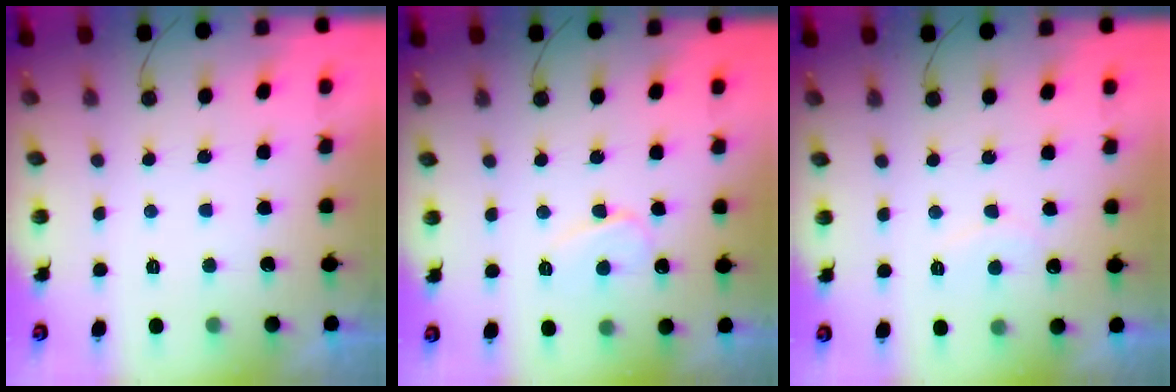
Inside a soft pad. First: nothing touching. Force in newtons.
{"total": 6.5, "press": 6.5, "slide": 0.7}
{"total": 4.9, "press": 4.9, "slide": 0.4}